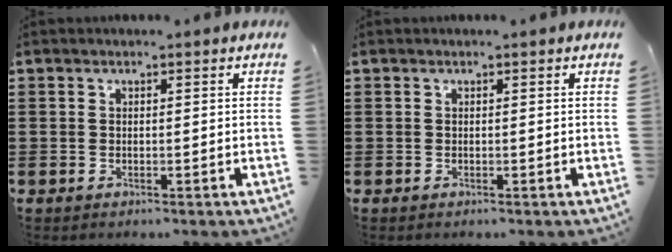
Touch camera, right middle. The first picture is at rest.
{"total": 0.0}